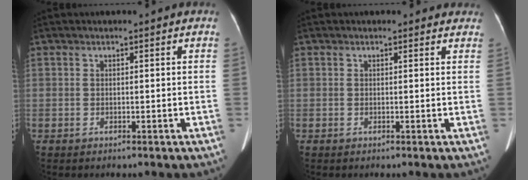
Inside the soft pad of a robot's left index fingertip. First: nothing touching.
{"total": 1.8, "force": [1.5, 1.0, 0.2], "torque": [0.002, -0.001, 0.002]}